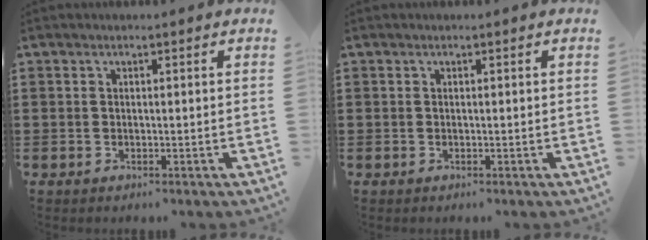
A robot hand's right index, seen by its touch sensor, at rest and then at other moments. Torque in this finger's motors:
{"motor_torque": [0.04, 0.60, -0.01, 0.00]}